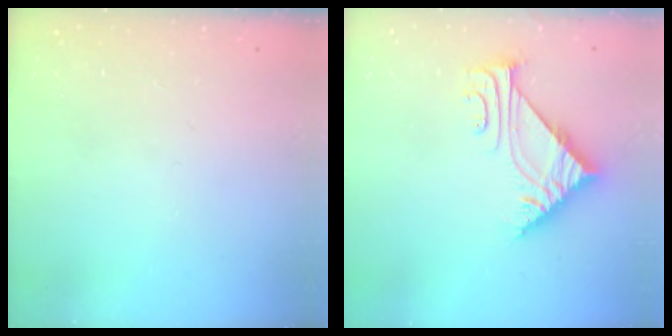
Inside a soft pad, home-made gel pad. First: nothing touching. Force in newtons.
{"total": 8.2, "press": 8.2, "slide": 0.5}